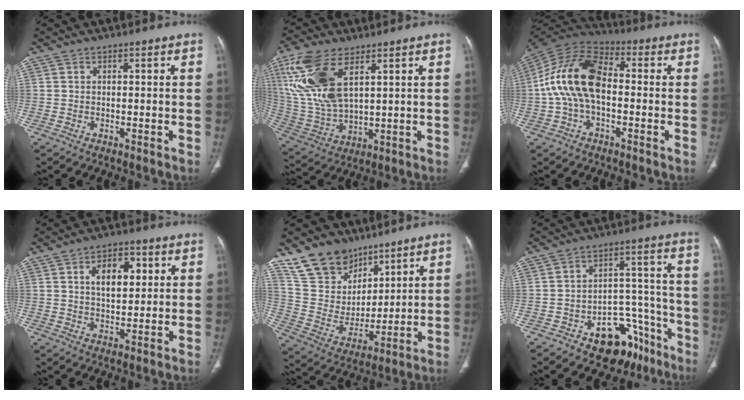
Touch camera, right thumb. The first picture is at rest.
{"total": 16.9, "force": [7.0, 7.9, 13.1], "torque": [-0.291, -0.017, 0.150]}
{"total": 15.4, "force": [-0.8, 8.9, 12.5], "torque": [-0.240, 0.037, -0.025]}
{"total": 8.5, "force": [2.6, 4.8, 6.5], "torque": [-0.076, -0.006, 0.043]}
{"total": 14.2, "force": [10.6, 8.5, 4.0], "torque": [-0.041, -0.064, 0.218]}
{"total": 14.9, "force": [-9.1, 9.0, 7.7], "torque": [-0.050, 0.093, -0.125]}